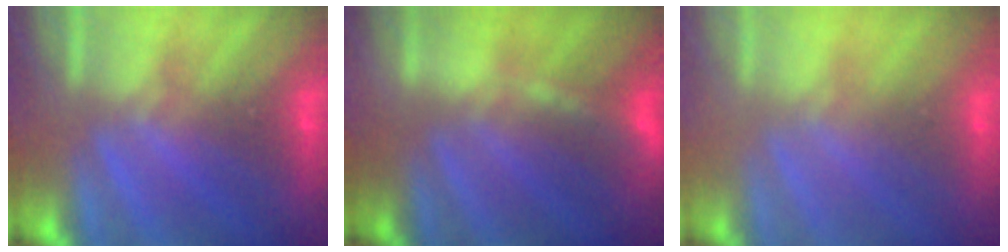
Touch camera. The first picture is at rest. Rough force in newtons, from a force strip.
{"total": 3.3}
{"total": 2.6}